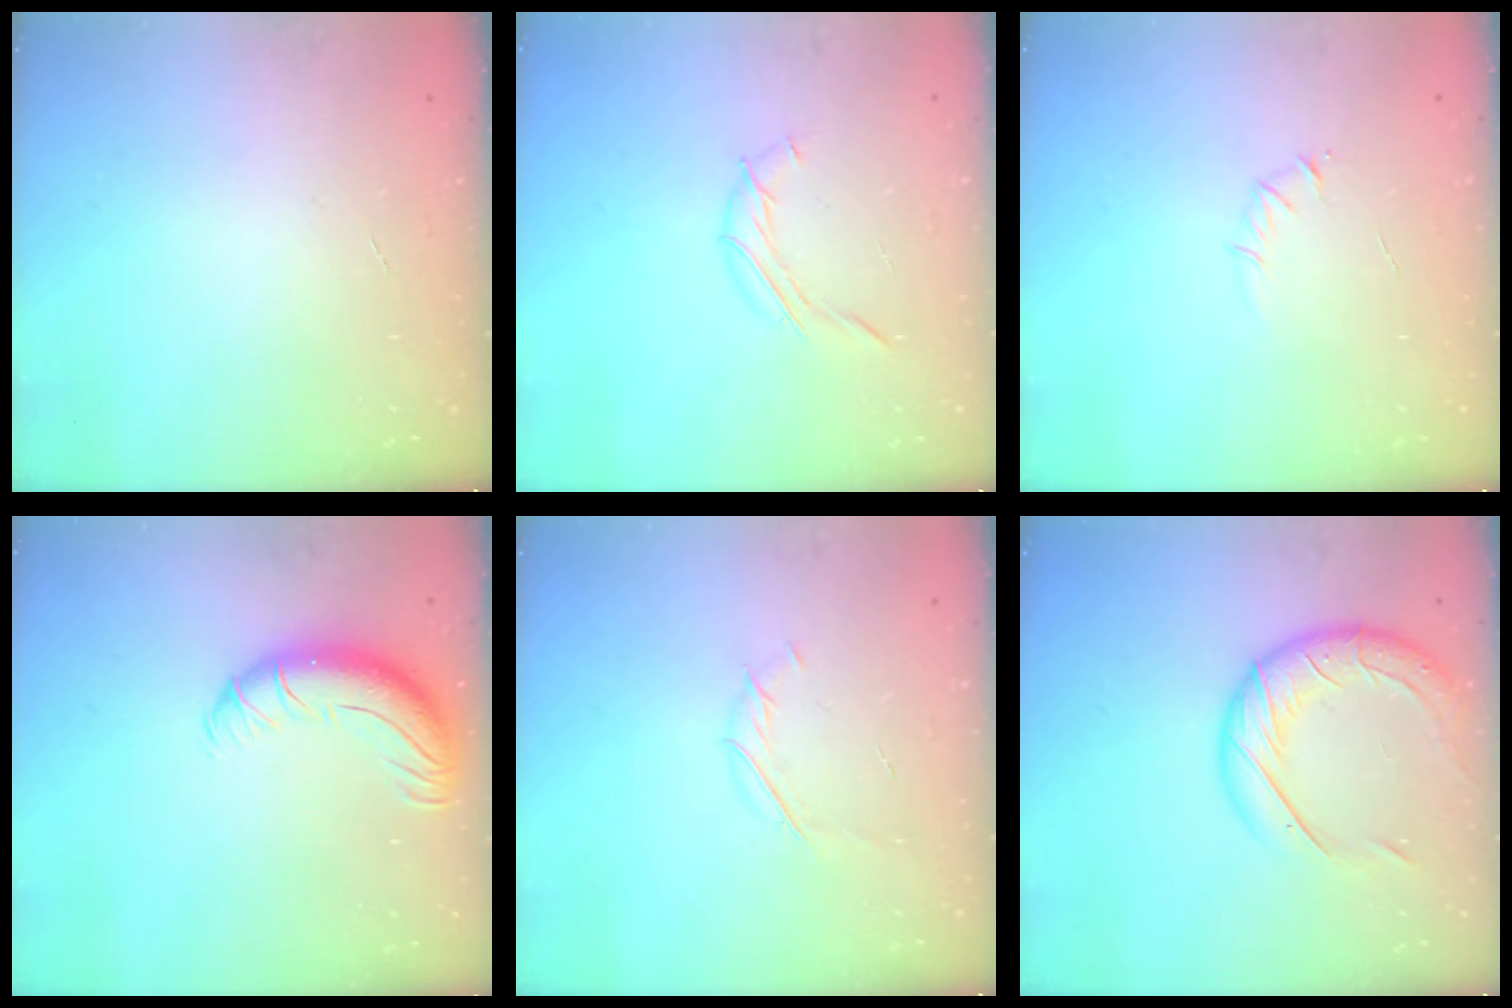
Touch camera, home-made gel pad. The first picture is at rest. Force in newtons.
{"total": 7.4, "press": 7.3, "slide": 1.3}
{"total": 2.7, "press": 2.6, "slide": 0.8}
{"total": 11.5, "press": 11.4, "slide": 1.7}
{"total": 3.8, "press": 3.7, "slide": 0.8}
{"total": 17.6, "press": 17.4, "slide": 2.5}